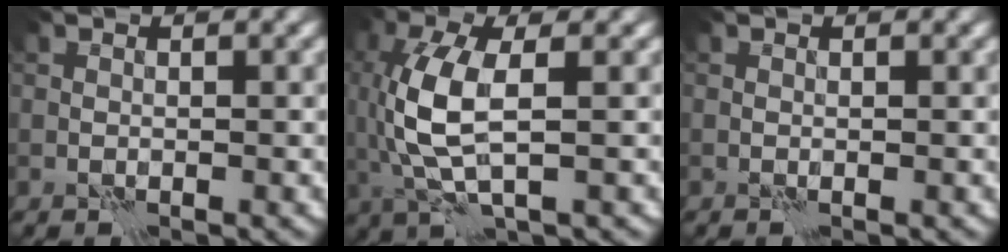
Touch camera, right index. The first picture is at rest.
{"total": 6.7, "force": [0.1, 2.8, 6.0], "torque": [-0.156, 0.005, 0.004]}
{"total": 0.0}